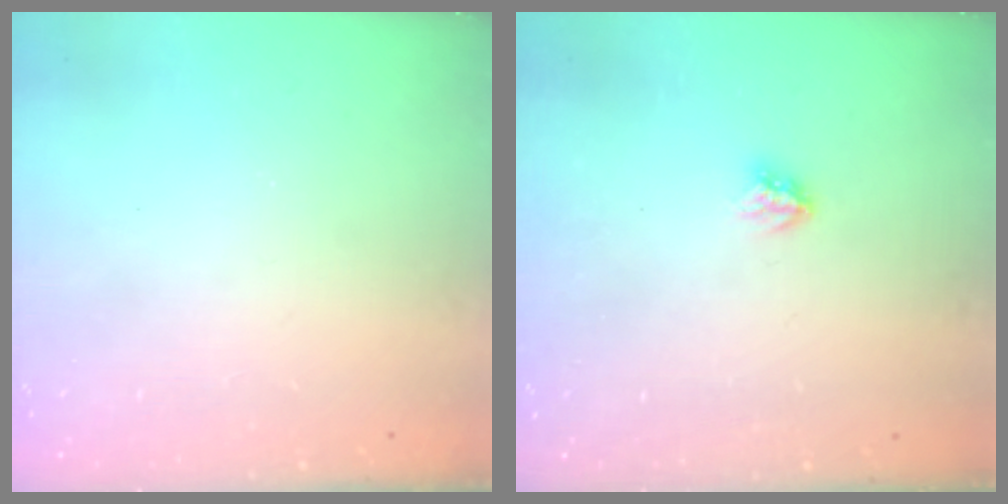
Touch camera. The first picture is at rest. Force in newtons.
{"total": 3.0, "press": 2.9, "slide": 0.4}